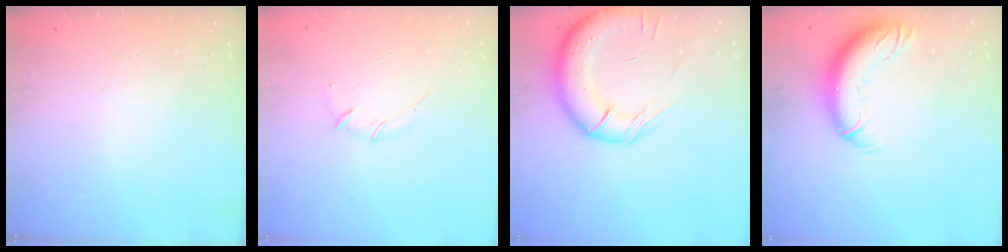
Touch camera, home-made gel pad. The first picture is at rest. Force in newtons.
{"total": 3.0, "press": 2.9, "slide": 0.8}
{"total": 15.4, "press": 14.9, "slide": 4.0}
{"total": 13.3, "press": 13.0, "slide": 2.9}